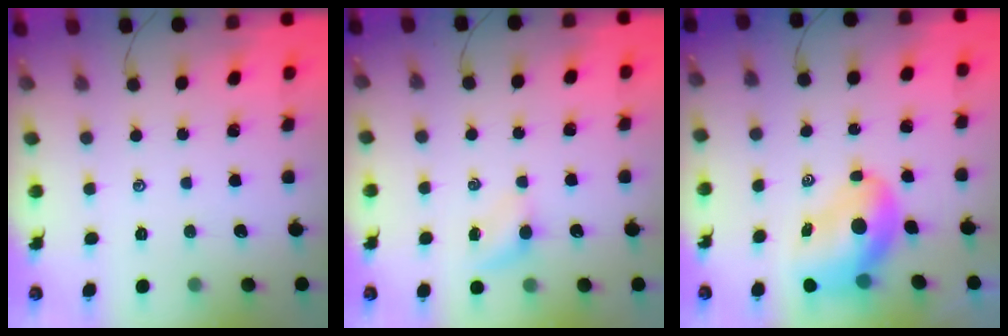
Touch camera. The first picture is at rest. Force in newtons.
{"total": 3.5, "press": 3.3, "slide": 1.1}
{"total": 10.2, "press": 9.8, "slide": 2.9}